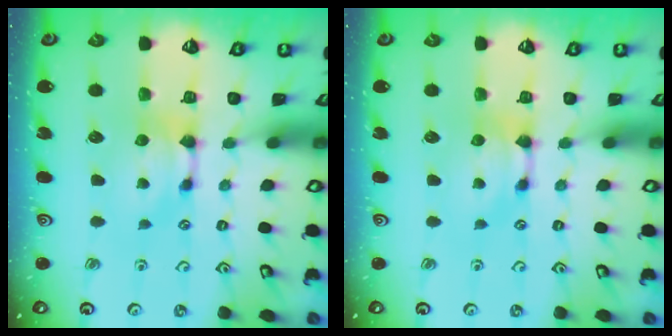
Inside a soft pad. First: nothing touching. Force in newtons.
{"total": 0.0}